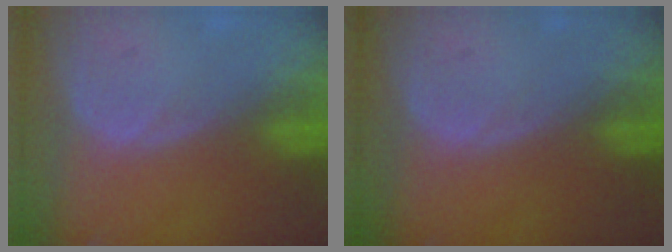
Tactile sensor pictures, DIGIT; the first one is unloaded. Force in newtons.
{"total": 0.0}